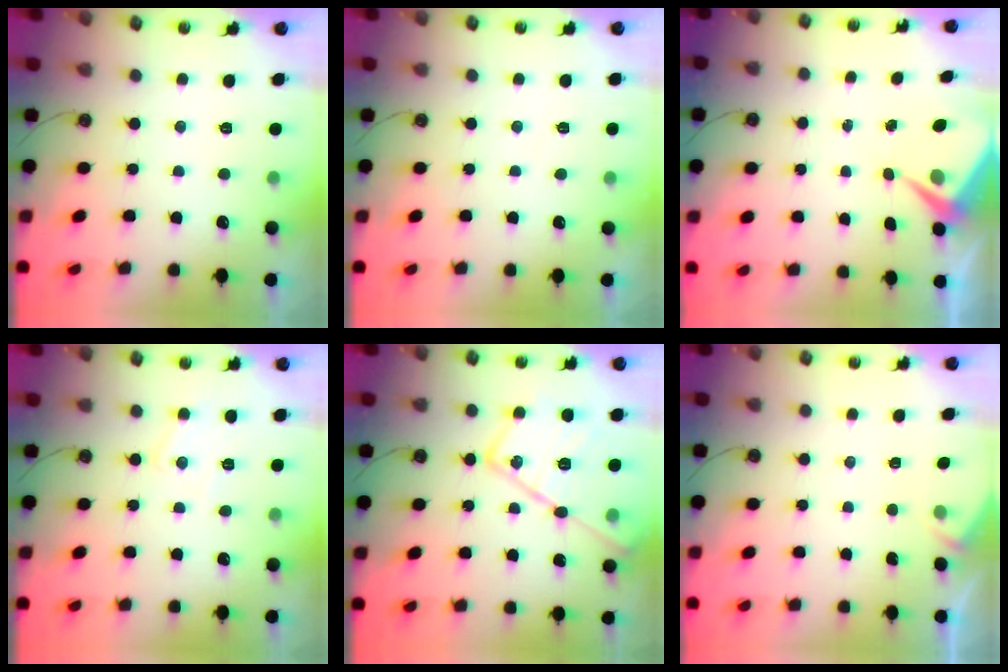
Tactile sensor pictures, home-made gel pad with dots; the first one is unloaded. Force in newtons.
{"total": 3.2, "press": 3.1, "slide": 0.5}
{"total": 6.0, "press": 6.0, "slide": 0.5}
{"total": 6.7, "press": 6.7, "slide": 0.6}
{"total": 22.5, "press": 22.4, "slide": 2.1}
{"total": 2.2, "press": 2.2, "slide": 0.4}